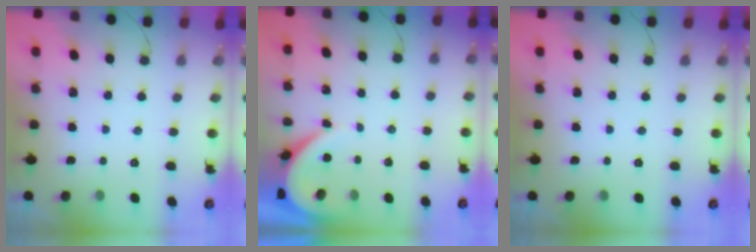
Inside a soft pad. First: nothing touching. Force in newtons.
{"total": 3.5, "press": 3.5, "slide": 0.5}
{"total": 0.0}